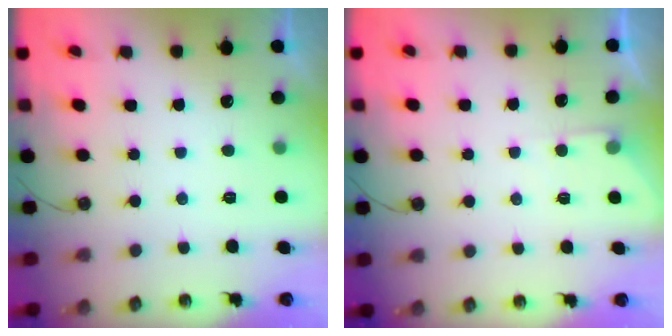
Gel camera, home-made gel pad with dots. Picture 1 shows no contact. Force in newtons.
{"total": 3.1, "press": 3.1, "slide": 0.5}